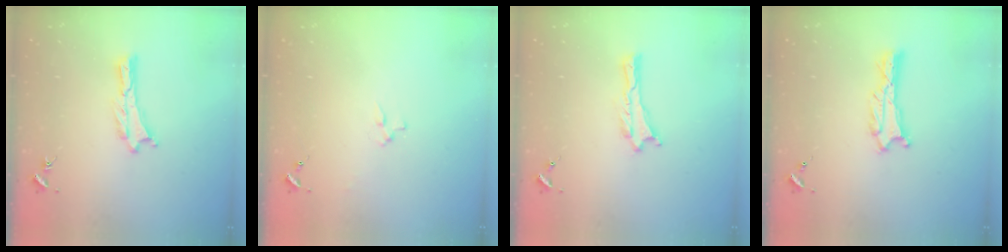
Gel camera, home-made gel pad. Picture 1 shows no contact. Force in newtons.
{"total": 2.3, "press": 2.3, "slide": 0.3}
{"total": 0.0}
{"total": 0.7, "press": 0.7, "slide": 0.1}